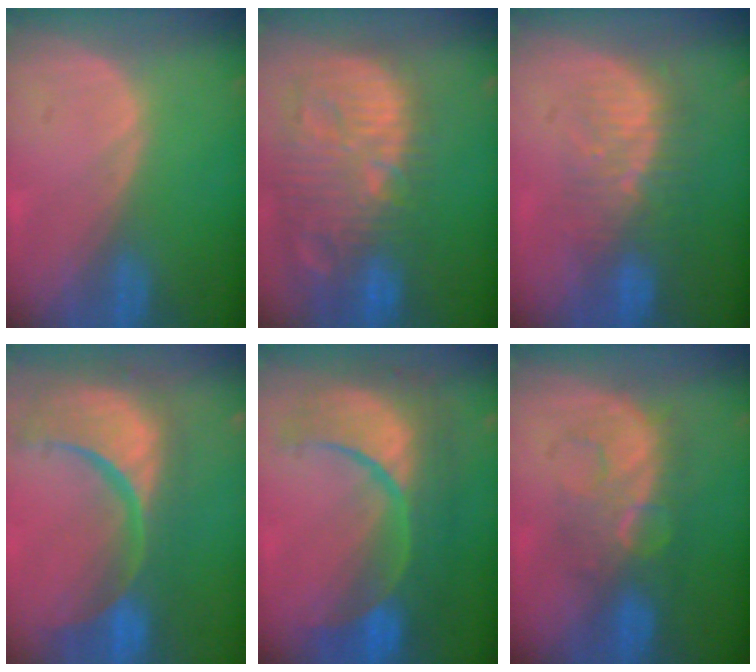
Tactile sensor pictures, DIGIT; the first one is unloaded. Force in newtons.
{"total": 14.5, "press": 12.6, "slide": 7.2}
{"total": 8.5, "press": 7.8, "slide": 3.5}
{"total": 15.4, "press": 12.2, "slide": 9.5}
{"total": 12.5, "press": 12.4, "slide": 1.4}
{"total": 8.0, "press": 7.7, "slide": 2.0}